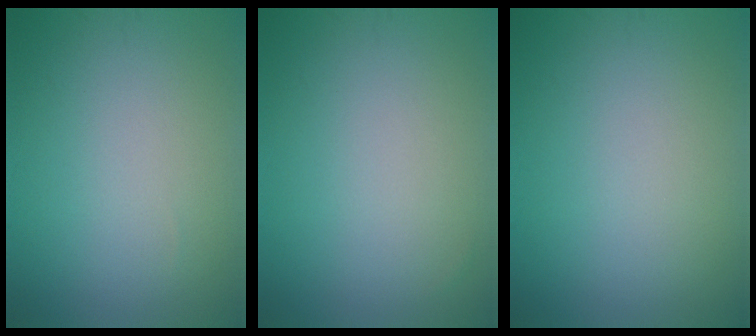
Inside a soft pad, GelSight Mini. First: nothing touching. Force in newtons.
{"total": 0.0}
{"total": 0.0}